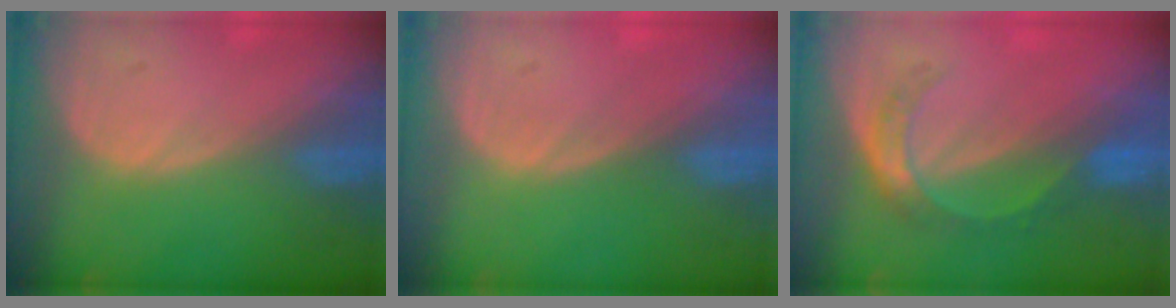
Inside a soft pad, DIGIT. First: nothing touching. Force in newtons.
{"total": 0.0}
{"total": 5.4, "press": 4.7, "slide": 2.6}